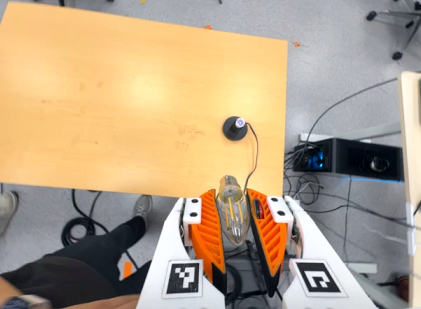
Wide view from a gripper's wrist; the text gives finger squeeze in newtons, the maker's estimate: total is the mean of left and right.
{"total": 12.6, "left": 13.9, "right": 11.3}